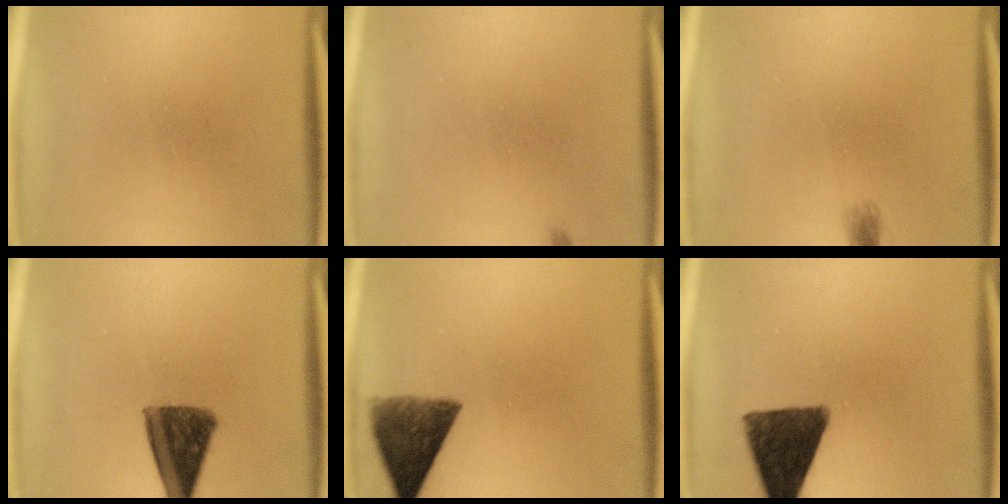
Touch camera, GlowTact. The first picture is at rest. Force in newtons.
{"total": 0.5}
{"total": 1.4}
{"total": 10.9}
{"total": 9.3}
{"total": 13.5}